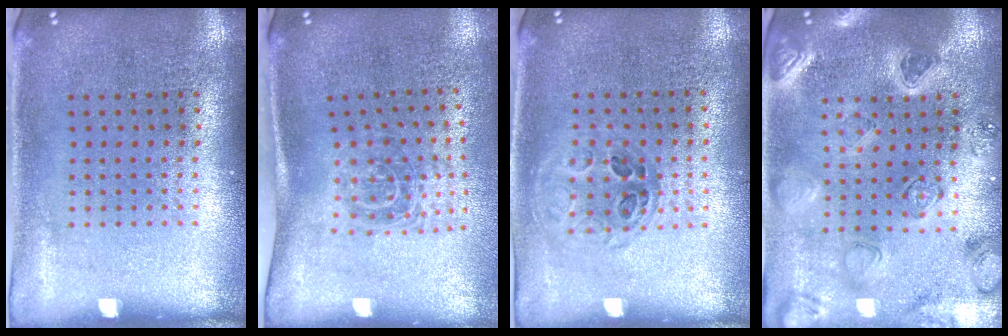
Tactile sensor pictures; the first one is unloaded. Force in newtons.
{"total": 1.8, "press": 1.2, "slide": 1.3}
{"total": 0.9, "press": 0.9, "slide": 0.2}
{"total": 2.2, "press": 2.2, "slide": 0.4}